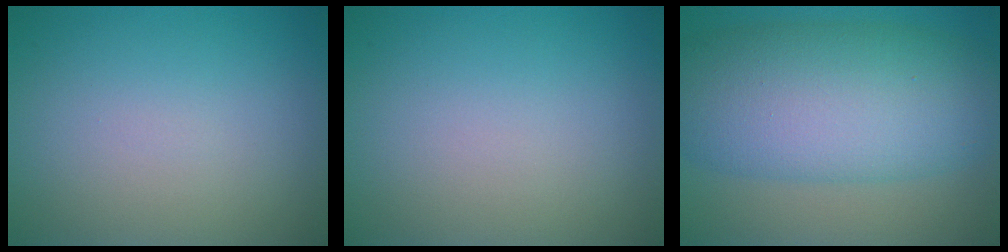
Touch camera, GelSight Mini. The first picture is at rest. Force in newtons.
{"total": 0.0}
{"total": 11.6, "press": 11.6, "slide": 0.1}